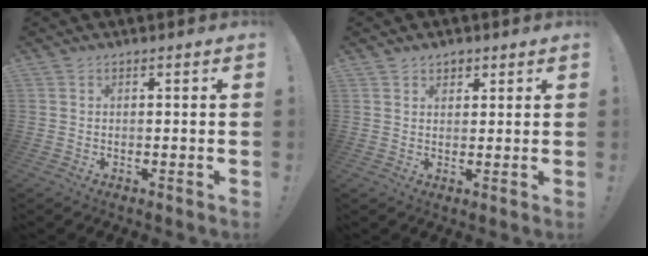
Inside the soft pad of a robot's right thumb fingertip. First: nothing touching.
{"total": 2.6, "force": [1.8, 1.8, 0.6], "torque": [0.001, -0.010, 0.031]}